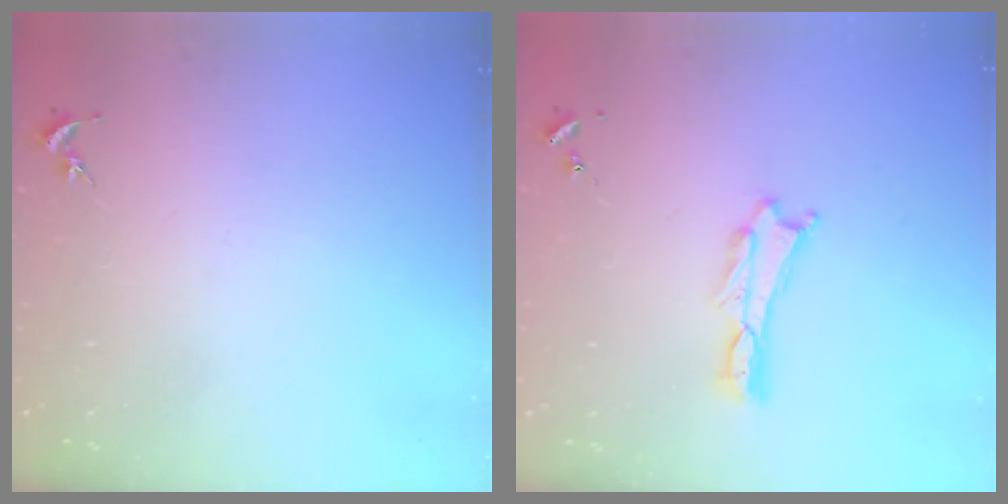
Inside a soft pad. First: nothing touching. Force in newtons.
{"total": 0.0}